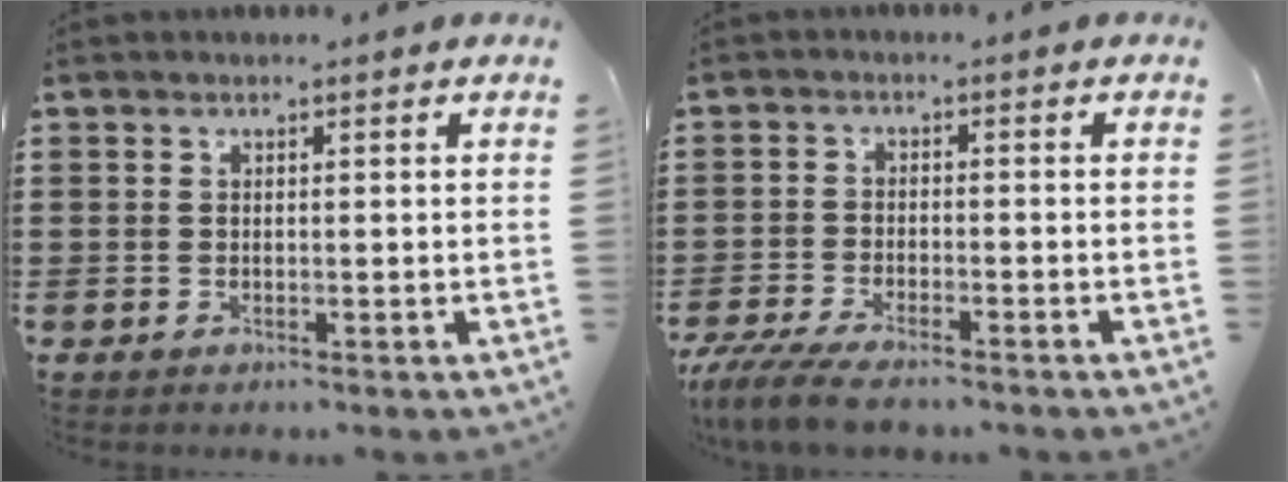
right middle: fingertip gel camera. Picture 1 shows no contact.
{"total": 5.5, "force": [-4.8, 1.0, 2.4], "torque": [-0.065, -0.011, -0.099]}